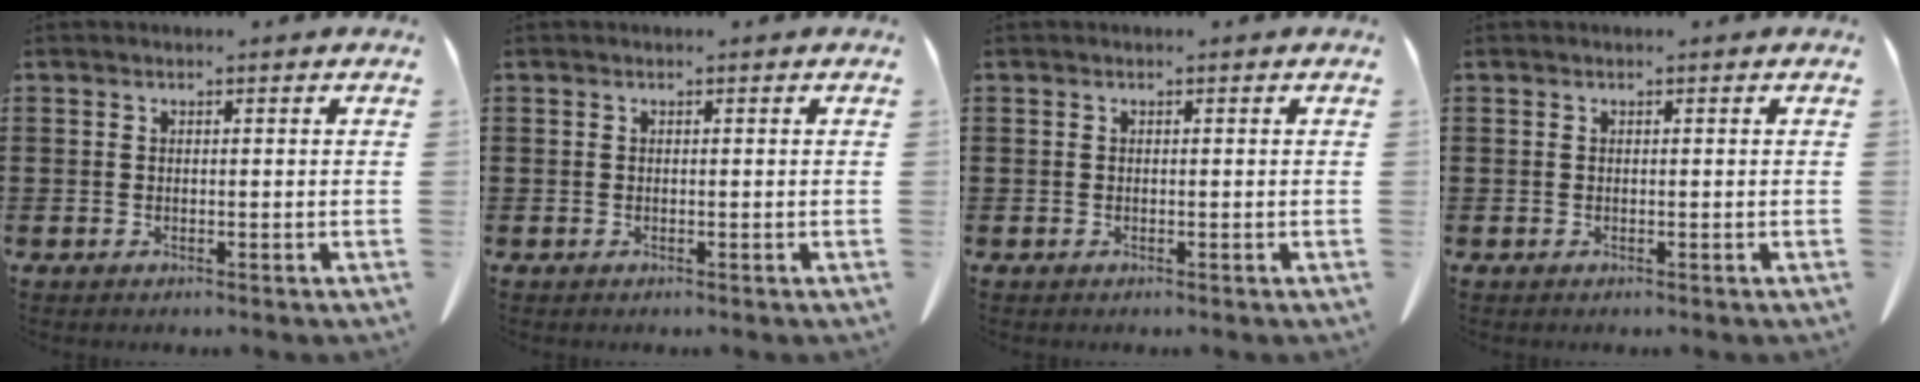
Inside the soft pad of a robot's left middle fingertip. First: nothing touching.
{"total": 0.0}
{"total": 0.0}
{"total": 0.0}